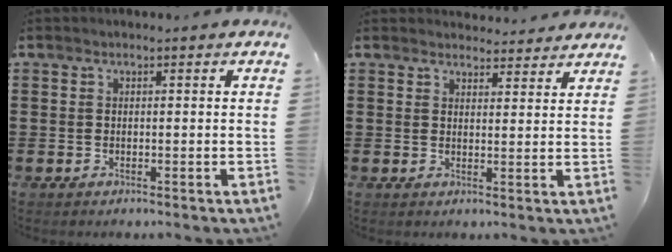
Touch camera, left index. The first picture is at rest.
{"total": 3.2, "force": [3.1, 0.6, 0.1], "torque": [-0.003, -0.014, 0.057]}